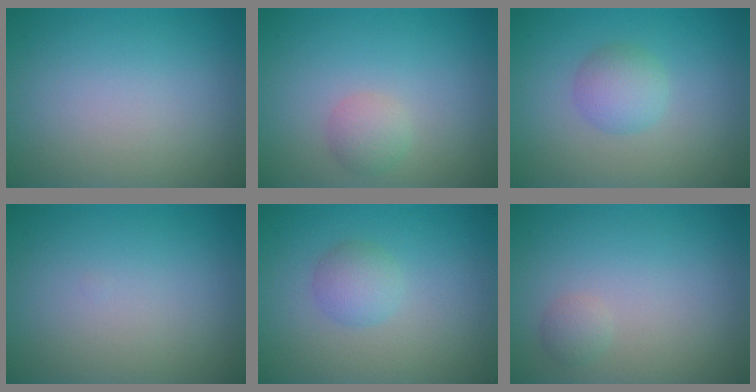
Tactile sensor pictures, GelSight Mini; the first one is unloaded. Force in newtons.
{"total": 1.7, "press": 1.7, "slide": 0.2}
{"total": 2.5, "press": 2.5, "slide": 0.1}
{"total": 0.0}
{"total": 2.0, "press": 2.0, "slide": 0.0}
{"total": 1.0, "press": 1.0, "slide": 0.1}